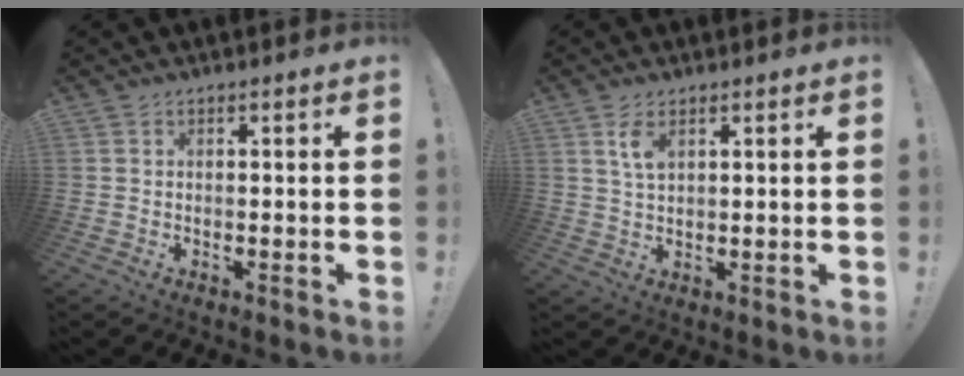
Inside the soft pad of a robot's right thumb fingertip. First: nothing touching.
{"total": 4.6, "force": [2.3, 2.1, 3.3], "torque": [-0.061, -0.007, 0.040]}